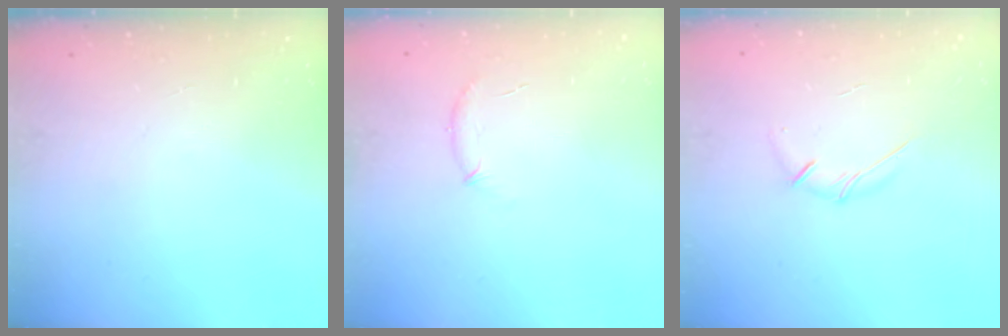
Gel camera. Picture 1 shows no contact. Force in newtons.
{"total": 6.1, "press": 5.9, "slide": 1.4}
{"total": 5.4, "press": 5.3, "slide": 1.0}